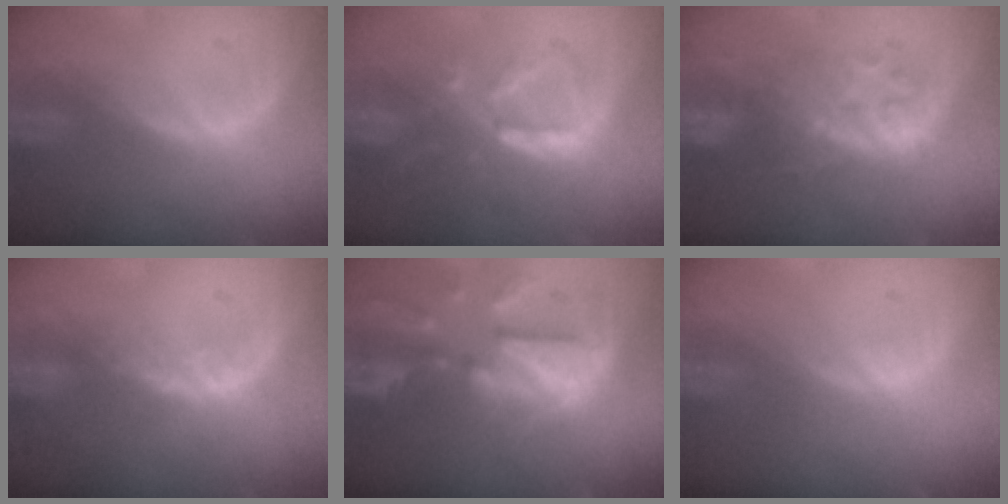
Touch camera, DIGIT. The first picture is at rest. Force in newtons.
{"total": 8.2, "press": 7.4, "slide": 3.6}
{"total": 8.3, "press": 8.2, "slide": 1.4}
{"total": 2.6, "press": 2.1, "slide": 1.5}
{"total": 12.0, "press": 10.5, "slide": 5.9}
{"total": 0.0}